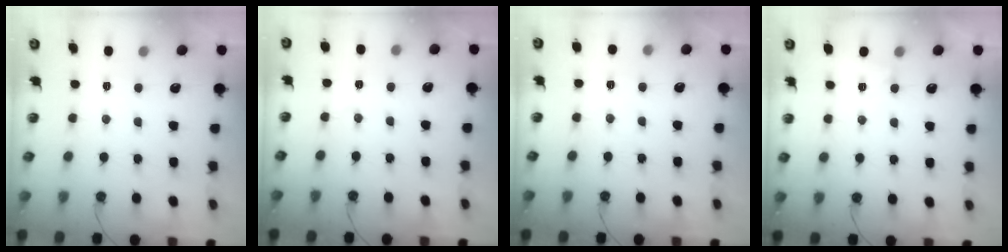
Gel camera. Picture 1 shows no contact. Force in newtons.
{"total": 3.3, "press": 3.0, "slide": 1.5}
{"total": 3.6, "press": 2.7, "slide": 2.4}
{"total": 2.8, "press": 2.7, "slide": 0.6}